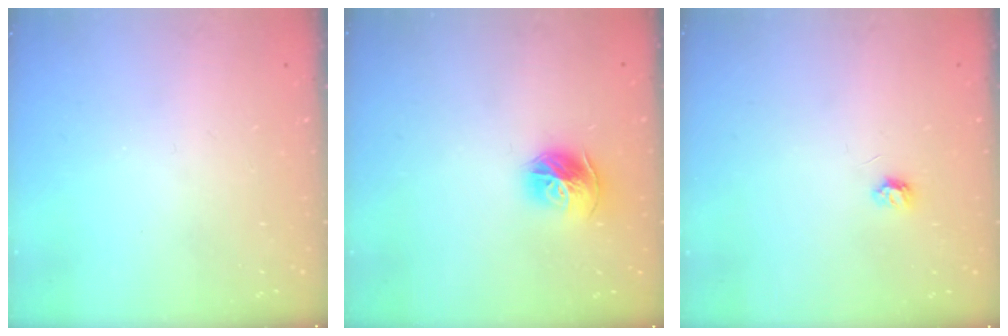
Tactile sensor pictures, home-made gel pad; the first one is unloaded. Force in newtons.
{"total": 11.3, "press": 11.2, "slide": 1.2}
{"total": 3.0, "press": 3.0, "slide": 0.4}